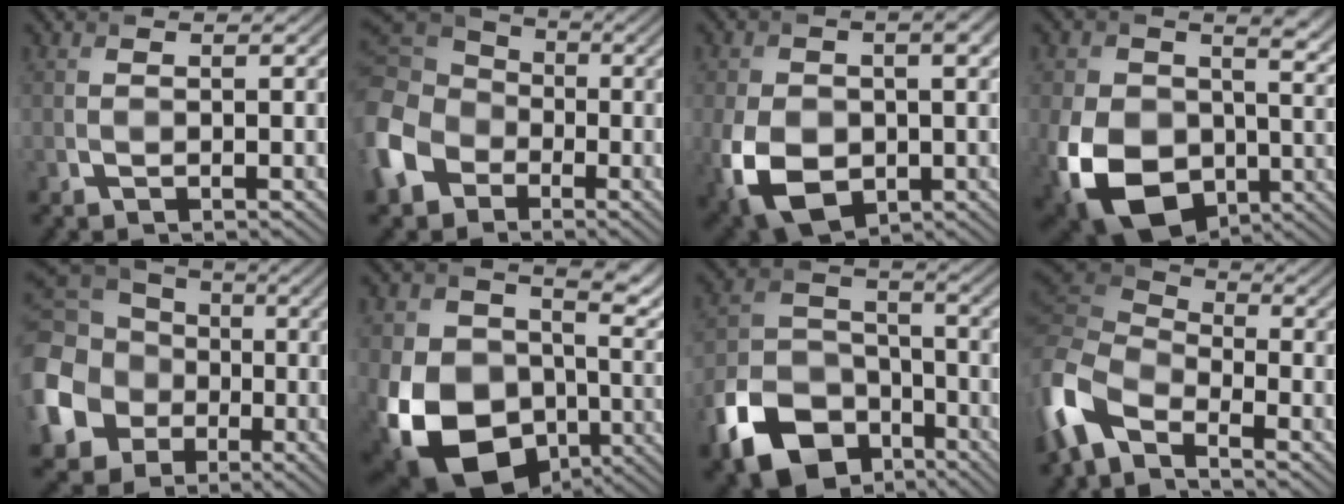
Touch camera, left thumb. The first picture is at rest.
{"total": 14.5, "force": [-3.9, 12.0, 7.2], "torque": [-0.236, -0.024, -0.098]}
{"total": 12.5, "force": [-1.8, 8.5, 9.0], "torque": [-0.202, -0.031, -0.026]}
{"total": 17.0, "force": [-0.5, 12.6, 11.4], "torque": [-0.223, -0.042, 0.003]}
{"total": 18.3, "force": [-3.2, 16.2, 7.9], "torque": [-0.263, -0.028, -0.096]}
{"total": 17.0, "force": [-0.7, 12.4, 11.7], "torque": [-0.237, -0.029, -0.006]}
{"total": 13.8, "force": [-7.7, 9.2, 6.9], "torque": [-0.171, -0.028, -0.149]}
{"total": 10.1, "force": [-5.4, 5.0, 6.9], "torque": [-0.181, -0.014, -0.121]}